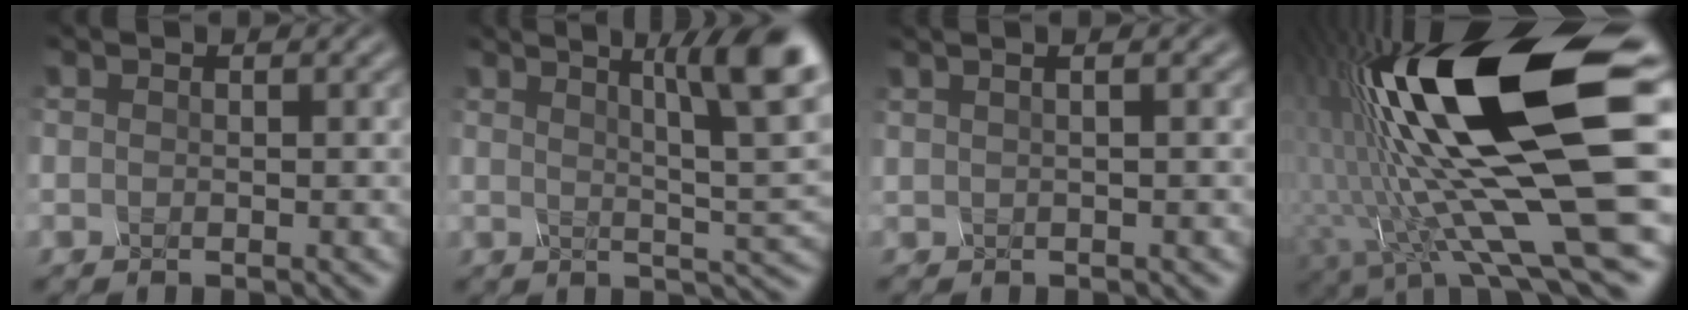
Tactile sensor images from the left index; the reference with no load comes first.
{"total": 9.0, "force": [3.1, 1.0, 8.4], "torque": [-0.096, 0.011, 0.070]}
{"total": 2.3, "force": [1.2, 0.7, 1.9], "torque": [-0.011, 0.023, -0.003]}
{"total": 17.5, "force": [2.4, 4.3, 16.8], "torque": [-0.322, 0.013, 0.062]}